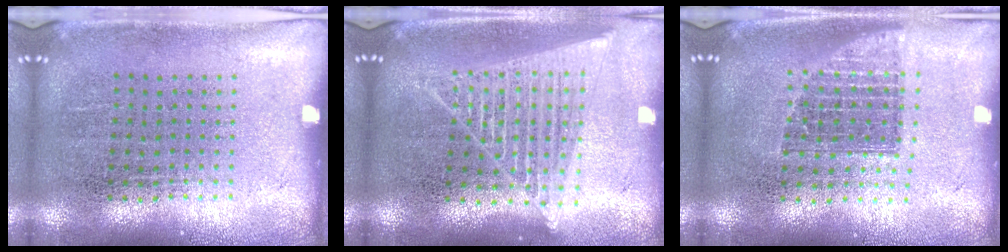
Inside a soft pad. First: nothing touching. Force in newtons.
{"total": 1.9, "press": 1.7, "slide": 0.8}
{"total": 1.4, "press": 1.1, "slide": 0.8}